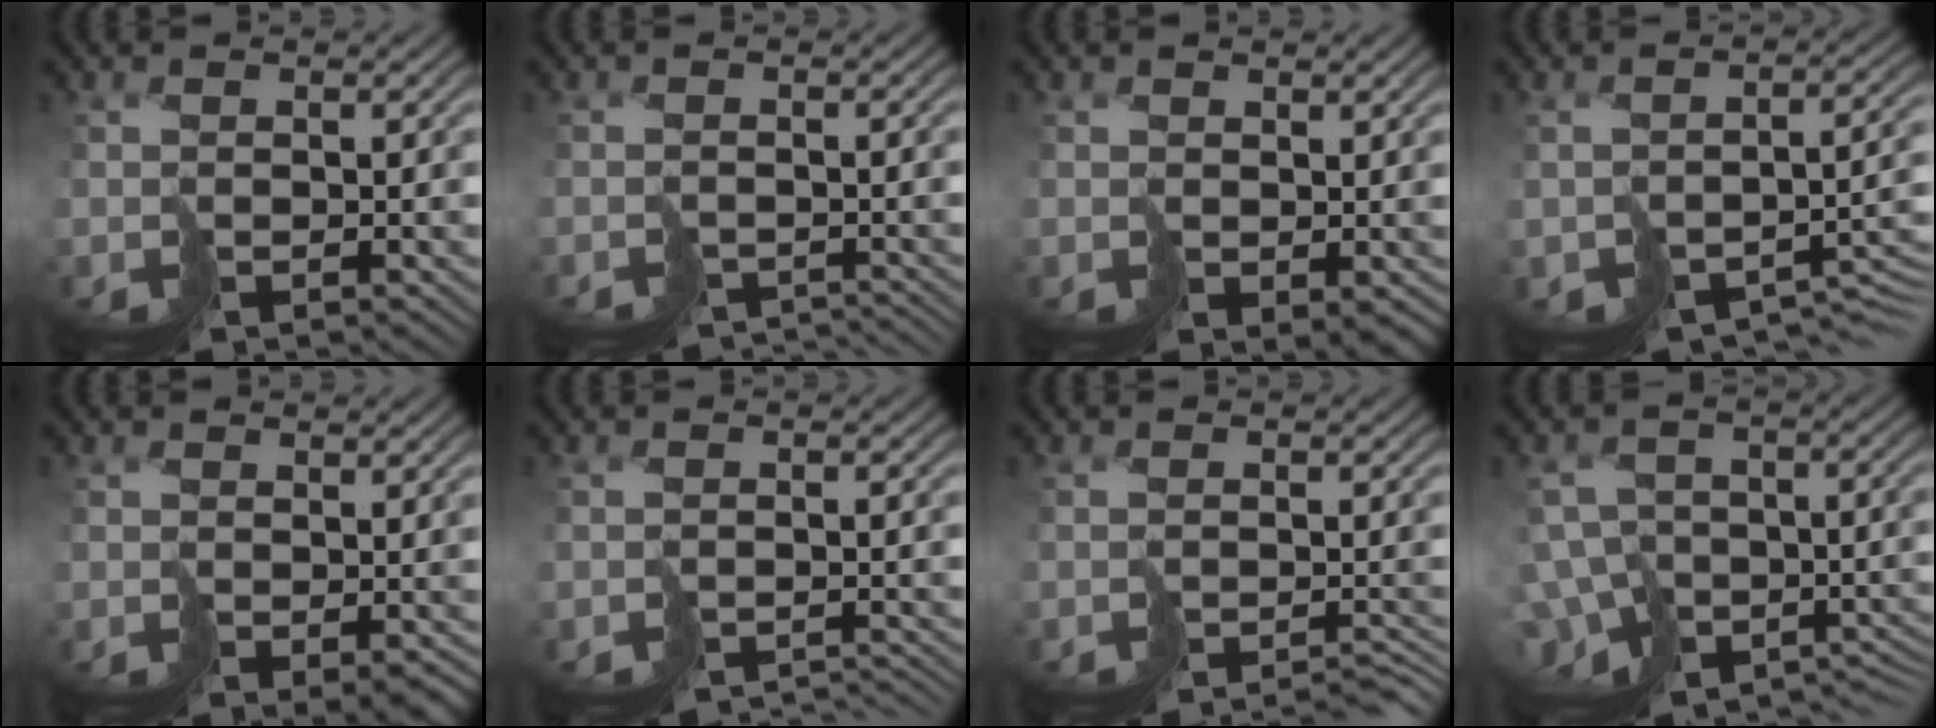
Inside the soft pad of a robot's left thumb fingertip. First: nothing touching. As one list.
[{"total": 3.8, "force": [-3.7, 0.5, 0.5], "torque": [-0.007, -0.009, -0.057]}, {"total": 2.9, "force": [-0.3, 1.9, 2.2], "torque": [-0.042, -0.010, 0.001]}, {"total": 7.2, "force": [-4.8, 3.3, 4.2], "torque": [-0.069, -0.025, -0.063]}, {"total": 3.4, "force": [-1.2, 1.7, 2.7], "torque": [-0.052, -0.011, -0.016]}, {"total": 3.4, "force": [-3.3, 0.2, 0.6], "torque": [-0.008, -0.008, -0.048]}, {"total": 3.6, "force": [-3.4, 0.2, 1.1], "torque": [-0.014, -0.004, -0.052]}, {"total": 9.7, "force": [-6.2, 6.2, 4.3], "torque": [-0.097, -0.025, -0.088]}]